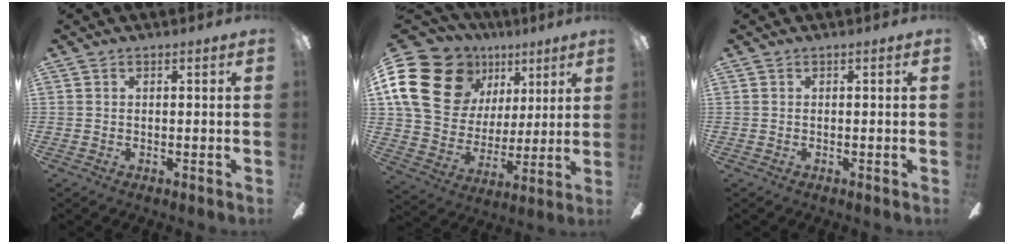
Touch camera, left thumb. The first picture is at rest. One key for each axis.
{"total": 23.3, "fx": 10.2, "fy": 17.4, "fz": 11.6, "tx": -0.229, "ty": -0.033, "tz": 0.202}
{"total": 0.0}